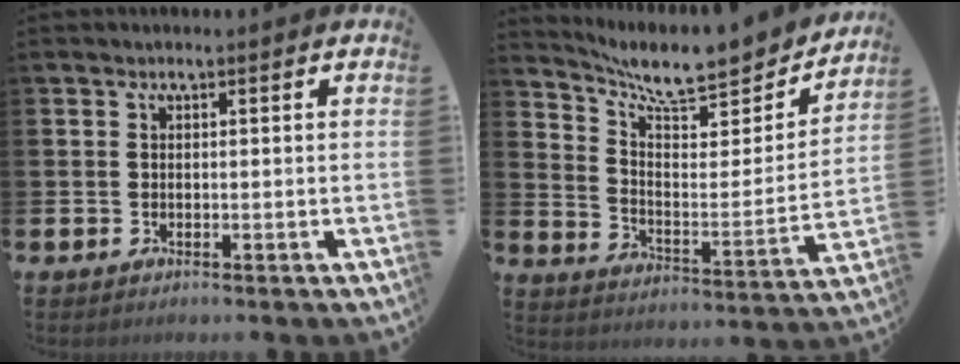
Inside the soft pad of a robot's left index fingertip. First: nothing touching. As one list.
[{"total": 9.4, "force": [8.5, 2.2, 3.5], "torque": [-0.085, -0.069, 0.141]}]